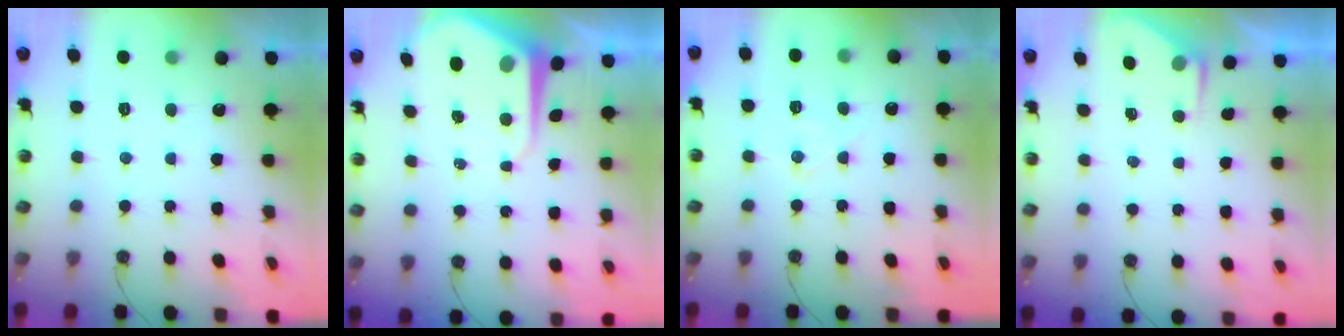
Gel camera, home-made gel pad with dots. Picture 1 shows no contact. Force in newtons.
{"total": 7.8, "press": 7.7, "slide": 0.7}
{"total": 8.6, "press": 8.6, "slide": 0.8}
{"total": 2.8, "press": 2.8, "slide": 0.5}